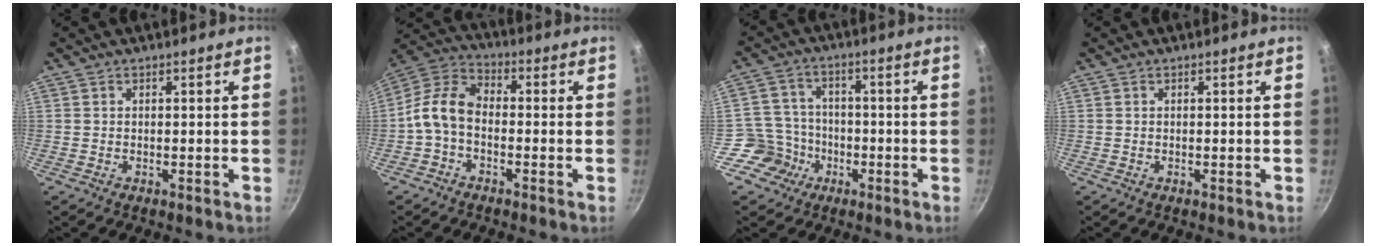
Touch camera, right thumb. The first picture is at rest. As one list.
[{"total": 8.7, "force": [-2.2, 5.6, 6.3], "torque": [-0.122, 0.040, -0.061]}, {"total": 7.3, "force": [-3.2, 6.5, 0.8], "torque": [0.012, 0.040, -0.065]}, {"total": 0.0}]